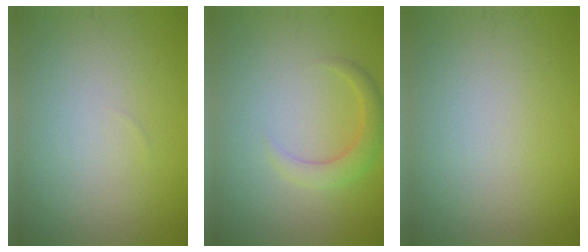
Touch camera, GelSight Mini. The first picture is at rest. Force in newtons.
{"total": 2.4, "press": 2.4, "slide": 0.2}
{"total": 0.0}